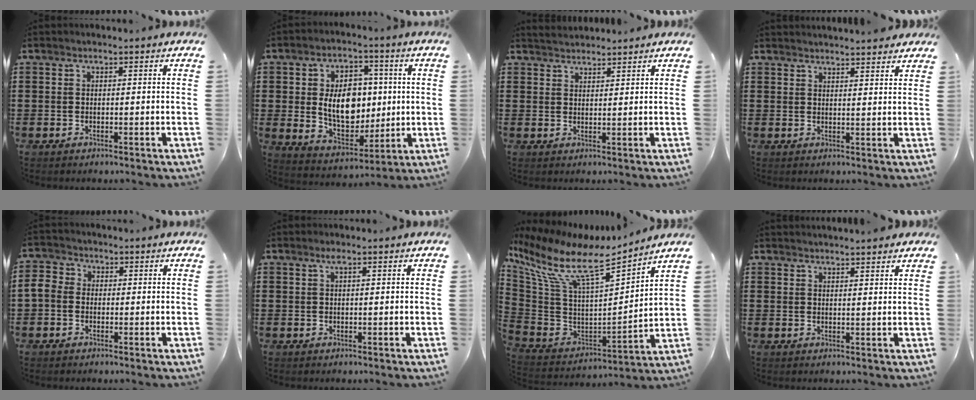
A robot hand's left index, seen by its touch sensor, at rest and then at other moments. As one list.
[{"total": 10.0, "force": [0.8, 7.1, 7.0], "torque": [-0.134, 0.012, 0.012]}, {"total": 2.1, "force": [2.1, 0.1, 0.0], "torque": [-0.006, -0.001, 0.042]}, {"total": 2.4, "force": [2.4, -0.3, 0.2], "torque": [-0.011, -0.008, 0.046]}, {"total": 2.4, "force": [-0.9, 1.9, 1.0], "torque": [-0.038, 0.003, -0.025]}, {"total": 1.1, "force": [0.5, 0.1, 1.0], "torque": [-0.020, 0.002, 0.009]}, {"total": 10.7, "force": [6.8, 2.8, 7.7], "torque": [-0.182, -0.053, 0.110]}, {"total": 2.0, "force": [2.0, -0.3, 0.3], "torque": [-0.011, -0.004, 0.039]}]